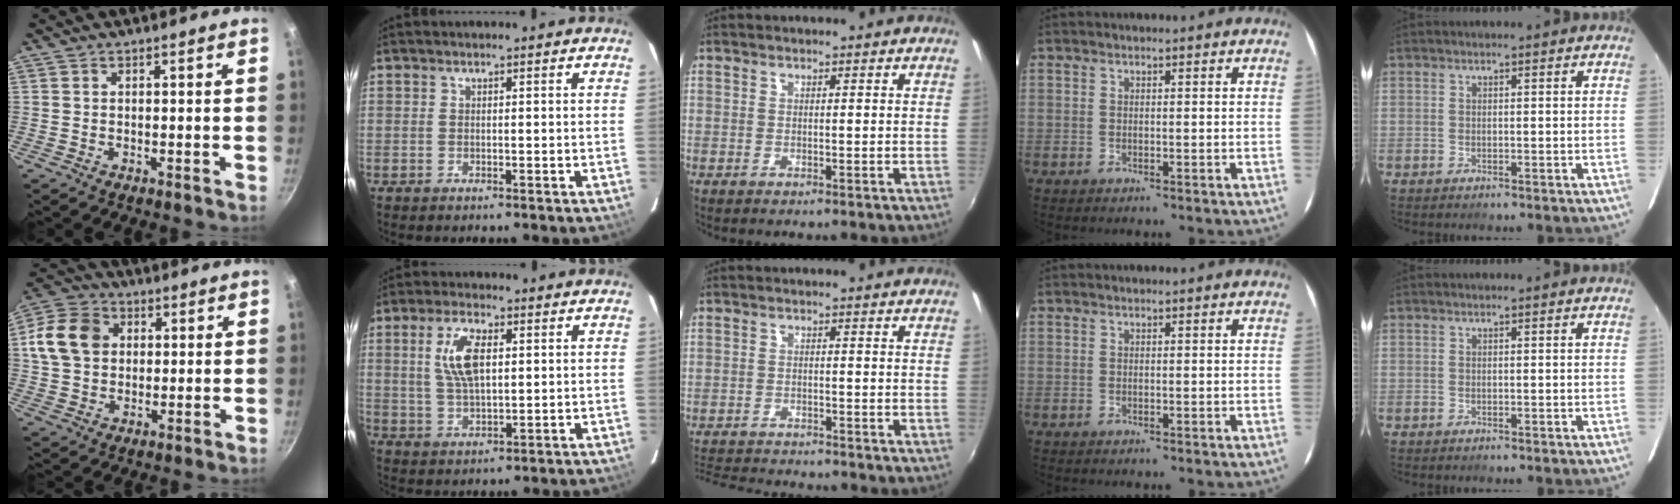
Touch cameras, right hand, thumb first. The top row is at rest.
{"thumb": {"total": 12.0, "force": [2.2, 9.6, 6.9], "torque": [-0.111, 0.013, 0.027]}, "index": {"total": 8.3, "force": [2.1, 3.5, 7.2], "torque": [-0.140, 0.007, 0.043]}, "middle": {"total": 8.4, "force": [-8.0, 1.4, 2.2], "torque": [-0.070, -0.010, -0.136]}}